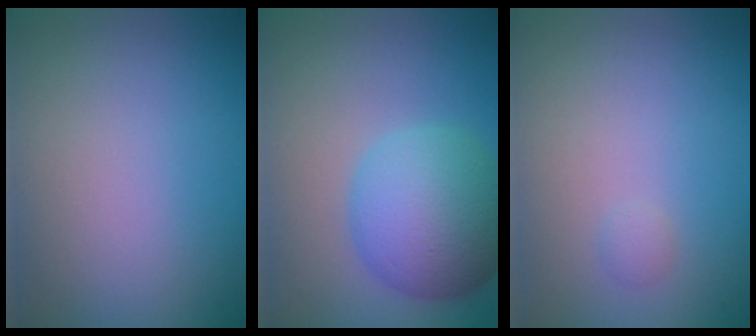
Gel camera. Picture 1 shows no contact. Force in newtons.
{"total": 7.5, "press": 7.5, "slide": 0.1}
{"total": 0.6, "press": 0.6, "slide": 0.1}